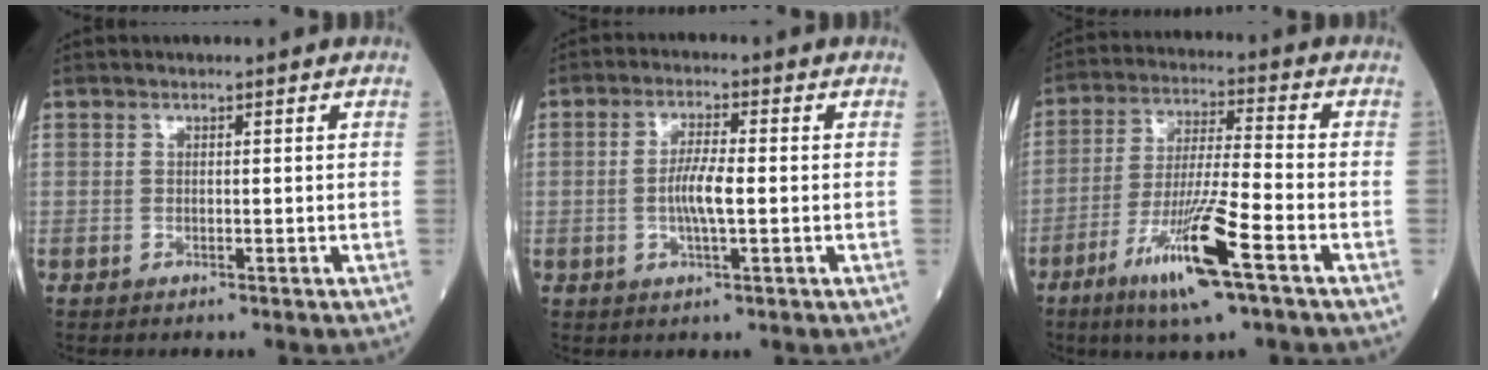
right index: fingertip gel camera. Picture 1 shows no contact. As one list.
[{"total": 5.0, "force": [-0.6, 0.8, 4.9], "torque": [-0.101, 0.000, -0.012]}, {"total": 12.9, "force": [-6.5, 0.3, 11.1], "torque": [-0.215, -0.023, -0.119]}]